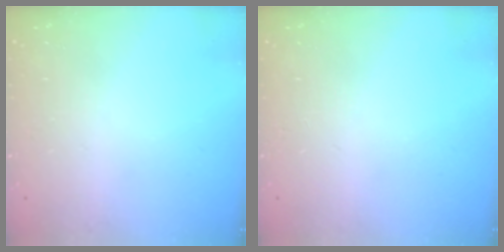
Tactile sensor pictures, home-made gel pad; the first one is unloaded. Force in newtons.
{"total": 0.0}